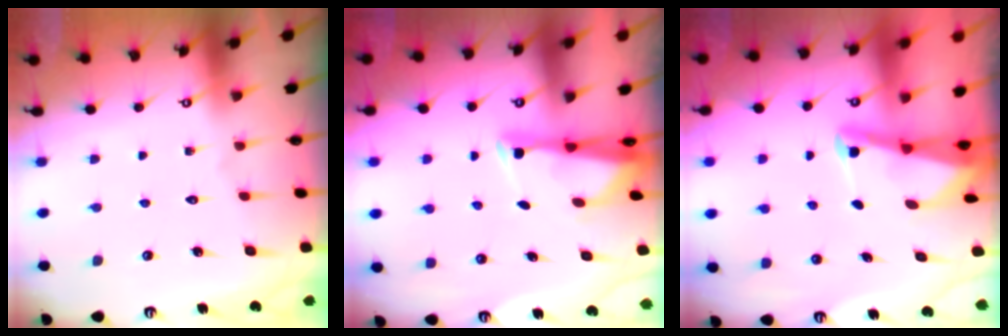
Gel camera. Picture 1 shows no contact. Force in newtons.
{"total": 2.7, "press": 2.6, "slide": 0.8}
{"total": 2.6, "press": 2.5, "slide": 0.6}